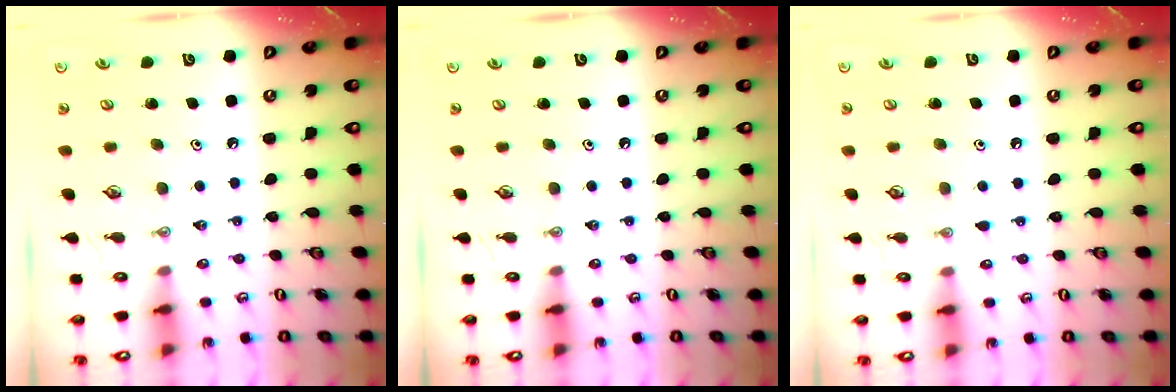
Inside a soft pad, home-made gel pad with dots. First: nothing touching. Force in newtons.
{"total": 0.0}
{"total": 4.3, "press": 4.3, "slide": 0.5}